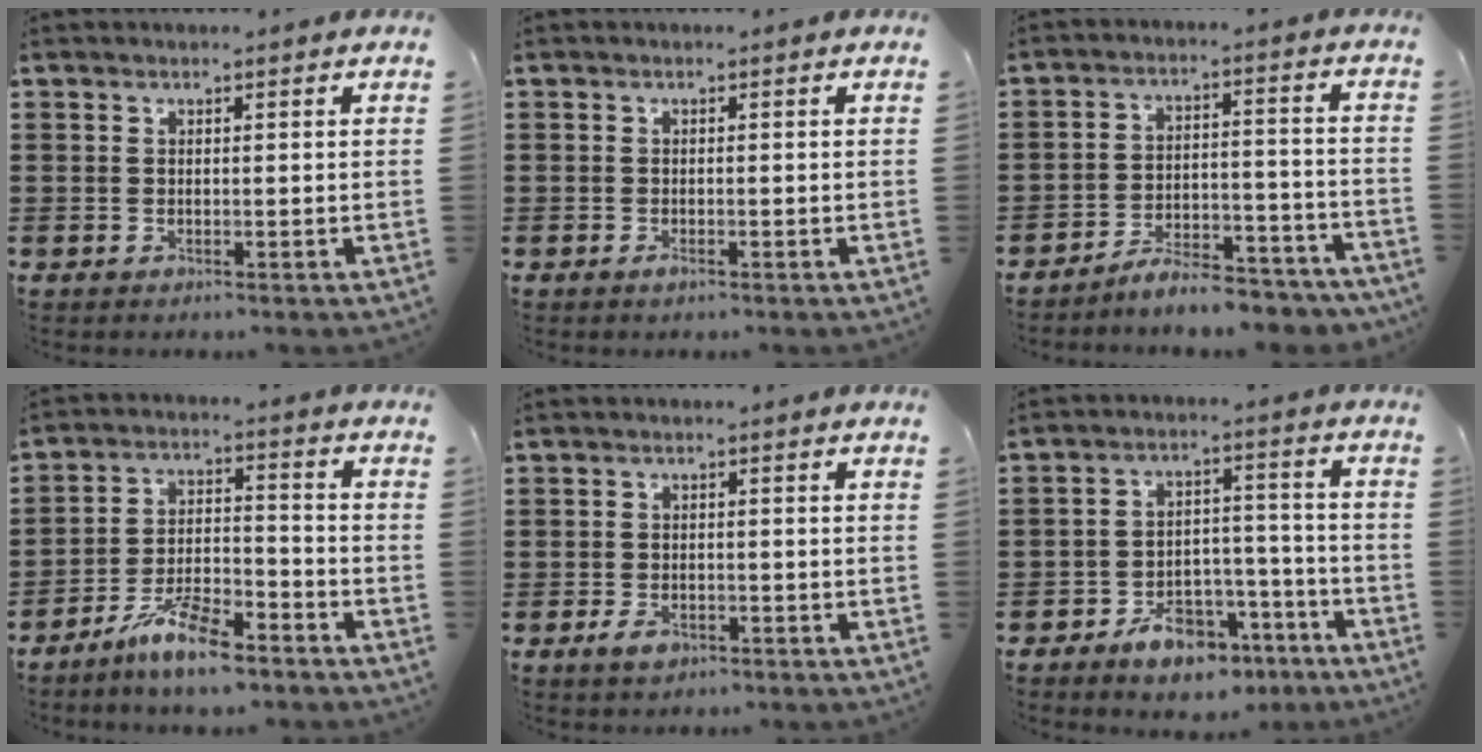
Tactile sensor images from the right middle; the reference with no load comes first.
{"total": 0.7, "force": [-0.4, 0.2, 0.5], "torque": [-0.011, -0.007, -0.006]}
{"total": 6.4, "force": [-6.2, 0.5, 1.6], "torque": [-0.022, 0.010, -0.118]}
{"total": 8.8, "force": [-6.8, 1.9, 5.1], "torque": [-0.104, 0.011, -0.129]}
{"total": 2.1, "force": [-1.2, 1.0, 1.4], "torque": [-0.034, -0.003, -0.026]}
{"total": 7.3, "force": [-5.7, 3.5, 3.0], "torque": [-0.051, 0.028, -0.104]}